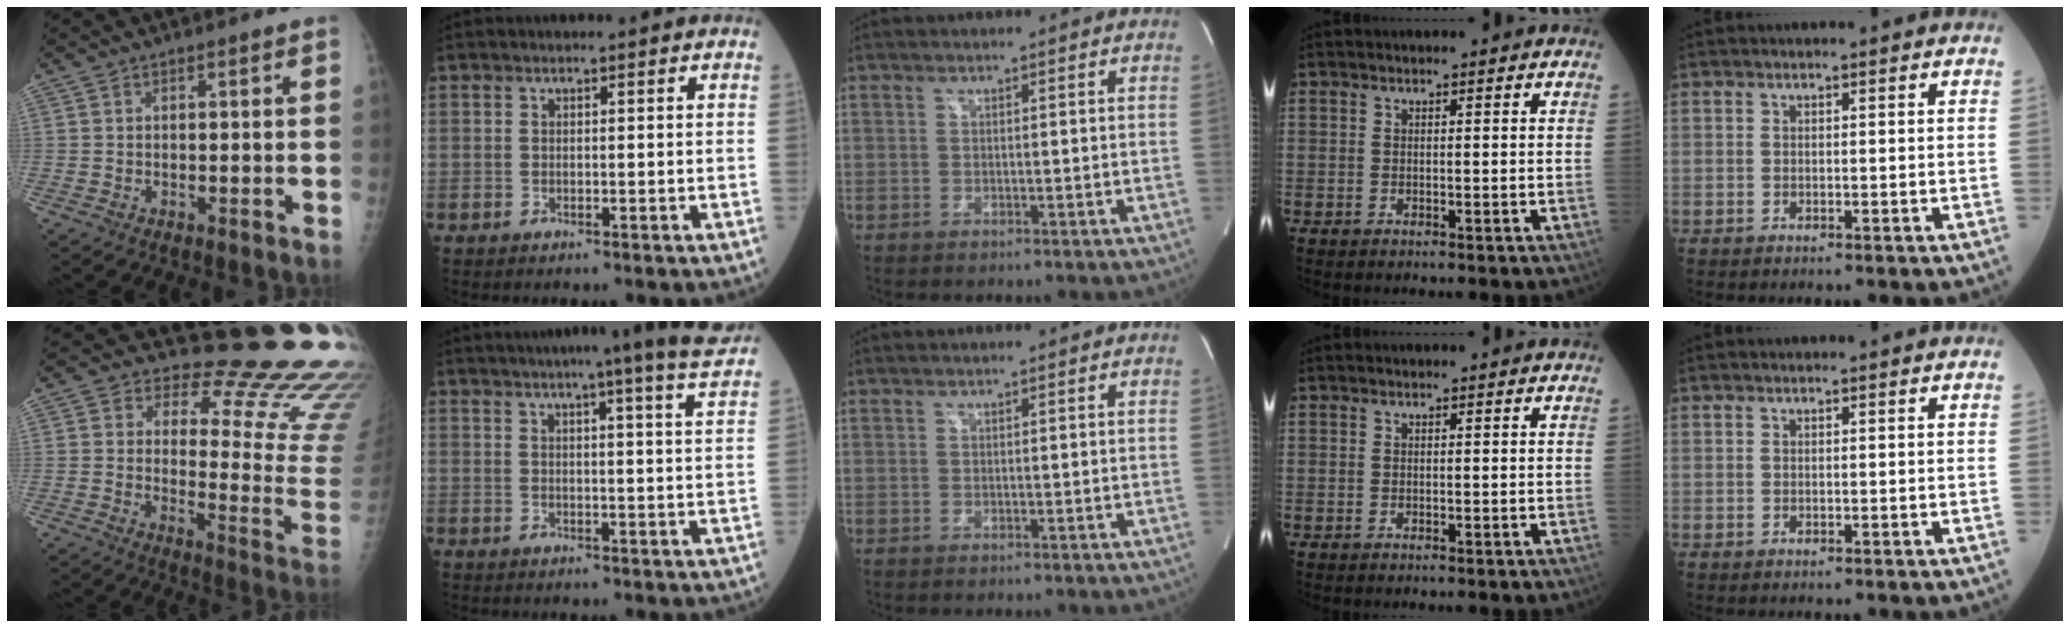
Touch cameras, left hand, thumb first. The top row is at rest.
{"thumb": {"total": 21.0, "force": [17.2, 7.0, 9.8], "torque": [-0.073, -0.160, 0.189]}, "index": {"total": 12.1, "force": [10.3, -1.8, 6.1], "torque": [-0.085, -0.021, 0.107]}}